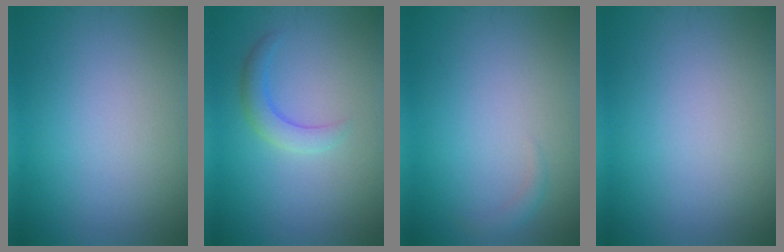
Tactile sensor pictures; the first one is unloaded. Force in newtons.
{"total": 2.3, "press": 2.2, "slide": 0.2}
{"total": 0.8, "press": 0.8, "slide": 0.0}
{"total": 0.0}